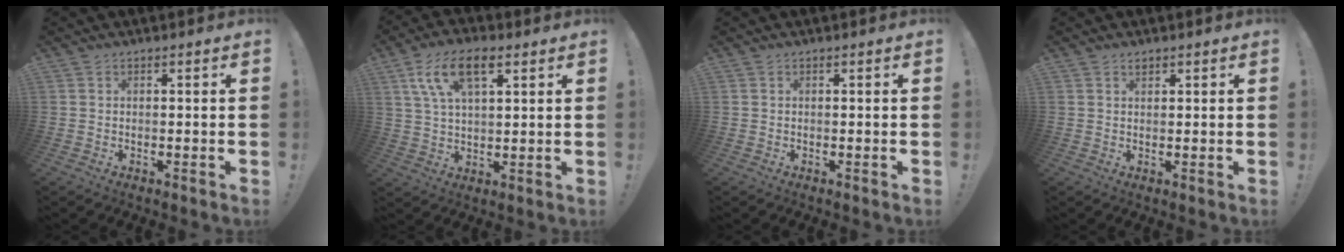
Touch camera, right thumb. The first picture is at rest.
{"total": 11.9, "force": [5.5, 5.7, 8.9], "torque": [-0.156, 0.002, 0.104]}
{"total": 0.0}
{"total": 1.2, "force": [1.1, 0.4, 0.2], "torque": [0.004, -0.002, 0.019]}